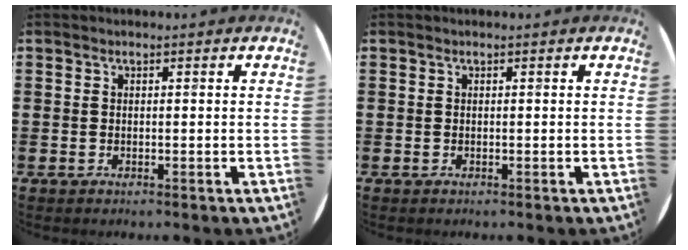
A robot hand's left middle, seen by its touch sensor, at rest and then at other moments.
{"total": 0.0}